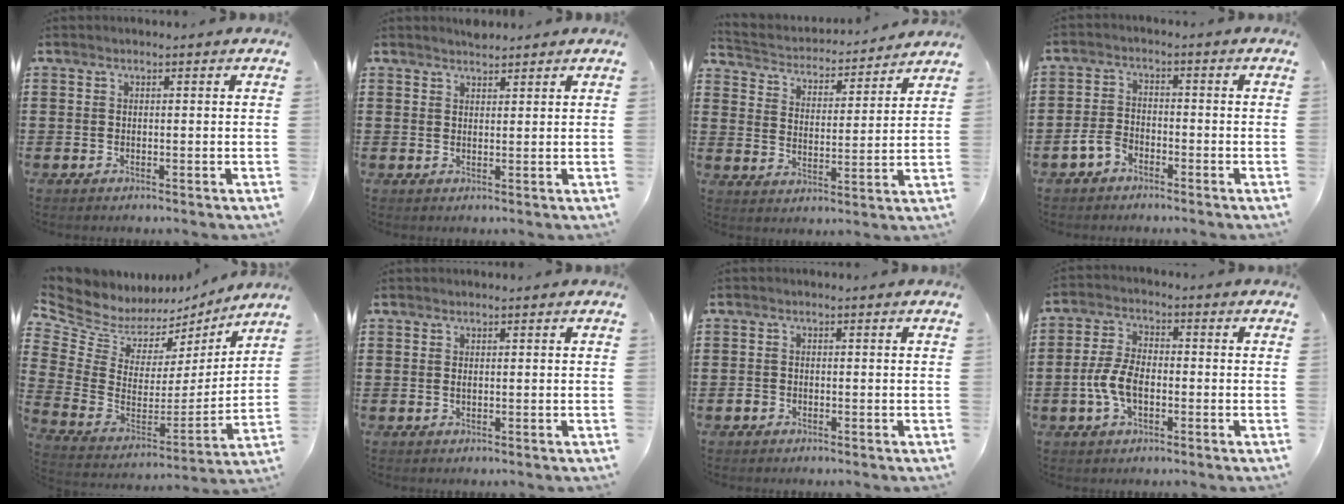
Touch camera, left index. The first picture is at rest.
{"total": 1.5, "force": [1.5, 0.2, 0.1], "torque": [-0.004, 0.001, 0.029]}
{"total": 3.3, "force": [3.3, 0.5, 0.0], "torque": [-0.024, -0.030, 0.049]}
{"total": 3.4, "force": [-2.4, 1.9, 1.4], "torque": [-0.049, 0.001, -0.053]}
{"total": 6.6, "force": [5.2, 3.8, 1.5], "torque": [-0.067, -0.044, 0.092]}
{"total": 0.5, "force": [0.1, 0.2, 0.5], "torque": [-0.011, -0.001, 0.003]}
{"total": 1.0, "force": [-0.8, 0.7, 0.1], "torque": [-0.006, 0.002, -0.017]}
{"total": 6.4, "force": [-1.6, 3.4, 5.1], "torque": [-0.129, -0.004, -0.039]}